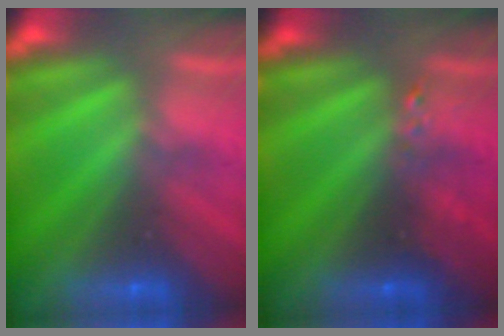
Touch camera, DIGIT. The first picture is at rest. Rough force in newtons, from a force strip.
{"total": 2.5}